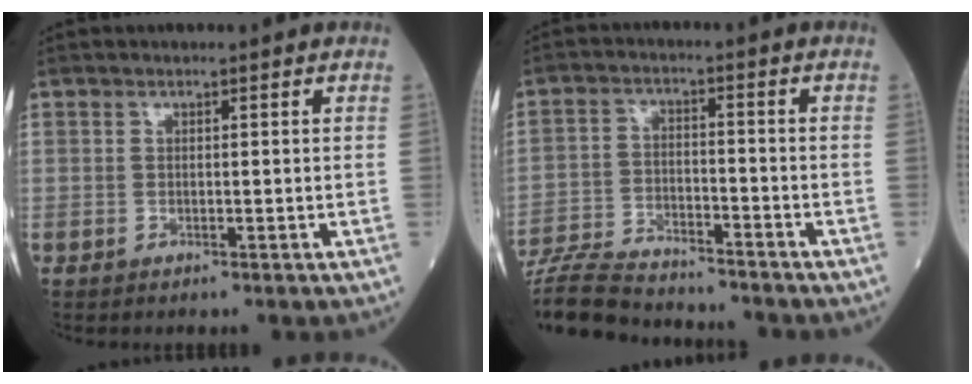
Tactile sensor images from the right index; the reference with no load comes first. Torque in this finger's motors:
{"motor_torque": [0.09, -1.26, 0.23, 0.06]}